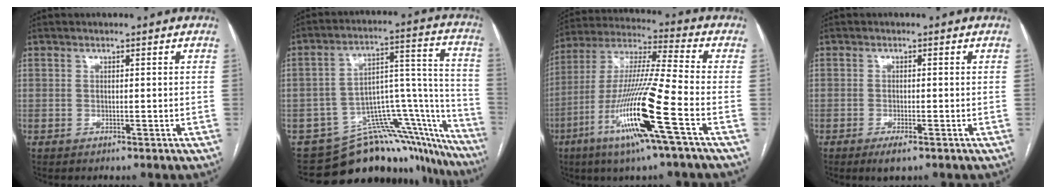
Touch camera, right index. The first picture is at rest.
{"total": 23.4, "force": [-20.2, 8.9, 8.0], "torque": [-0.031, 0.072, -0.265]}
{"total": 17.5, "force": [-7.1, -0.8, 16.0], "torque": [-0.330, -0.020, -0.137]}
{"total": 2.5, "force": [-1.6, 0.4, 1.9], "torque": [-0.035, -0.004, -0.023]}